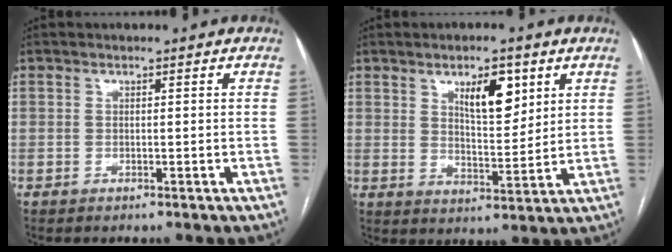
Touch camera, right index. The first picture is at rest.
{"total": 7.8, "force": [3.9, 2.8, 6.1], "torque": [-0.100, -0.001, 0.068]}